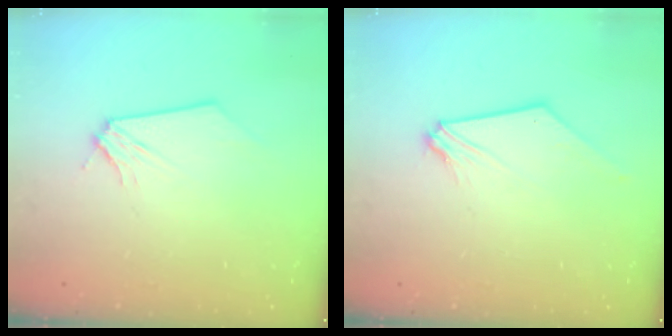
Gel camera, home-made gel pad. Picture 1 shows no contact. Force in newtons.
{"total": 2.1, "press": 2.1, "slide": 0.6}